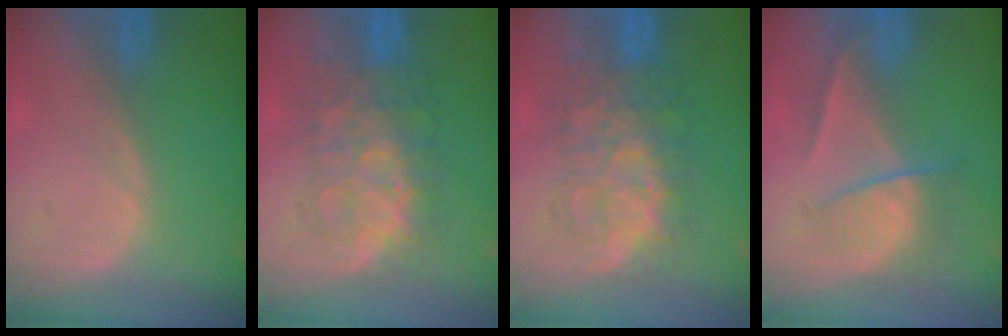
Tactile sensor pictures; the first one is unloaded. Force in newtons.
{"total": 8.9, "press": 8.9, "slide": 0.3}
{"total": 8.9, "press": 8.9, "slide": 0.3}
{"total": 6.7, "press": 5.8, "slide": 3.5}